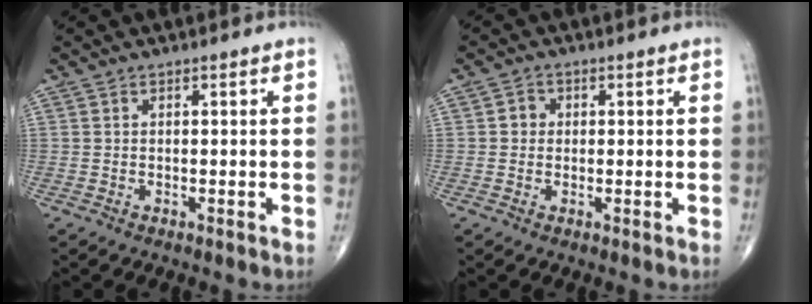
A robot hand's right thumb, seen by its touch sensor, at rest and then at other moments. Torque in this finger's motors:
{"motor_torque": [-0.08, 0.20, 0.08, -0.01, 0.00]}